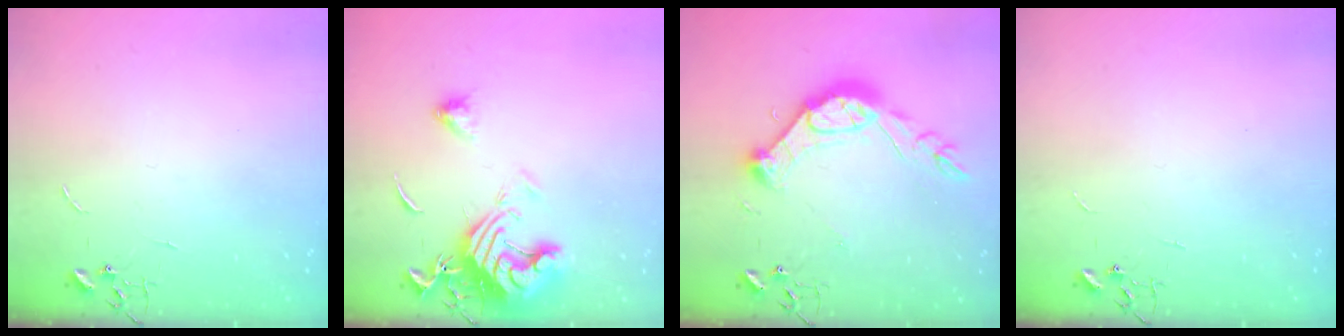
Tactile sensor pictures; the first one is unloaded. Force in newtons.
{"total": 14.8, "press": 14.6, "slide": 1.8}
{"total": 16.0, "press": 15.9, "slide": 1.4}
{"total": 0.0}